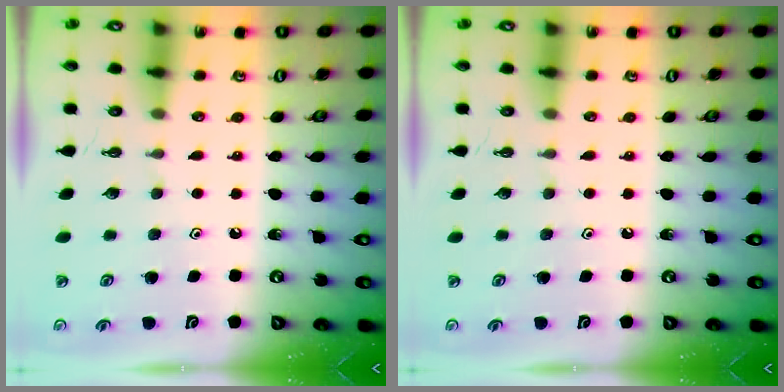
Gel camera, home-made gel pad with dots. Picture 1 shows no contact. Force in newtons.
{"total": 0.0}